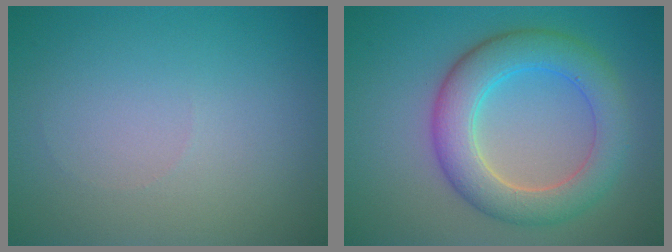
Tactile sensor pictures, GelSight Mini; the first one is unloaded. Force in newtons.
{"total": 6.3, "press": 6.3, "slide": 0.1}